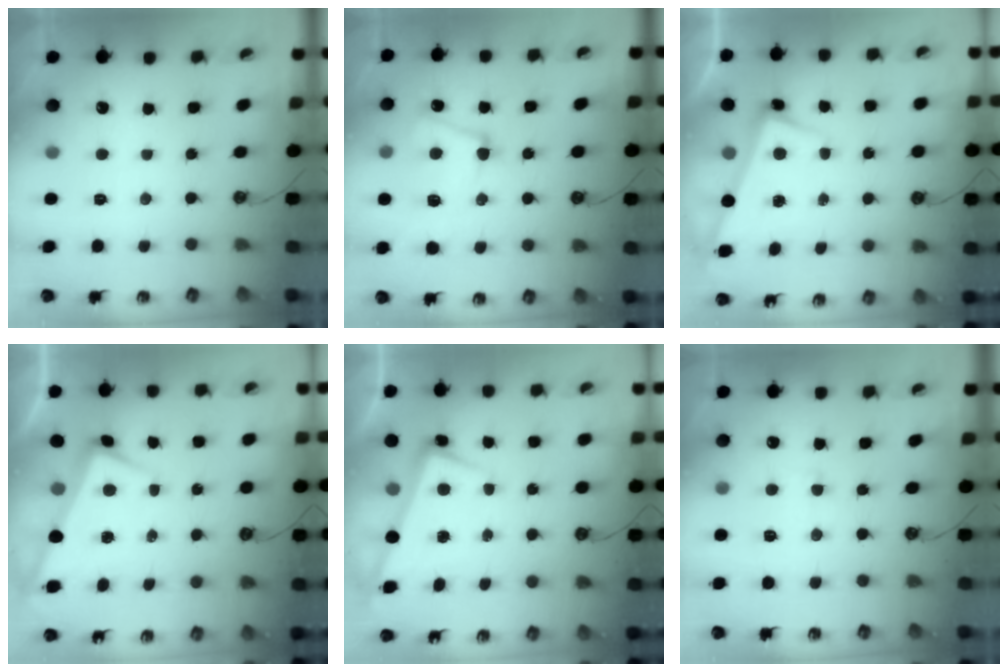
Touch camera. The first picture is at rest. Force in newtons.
{"total": 6.9, "press": 6.7, "slide": 1.5}
{"total": 2.6, "press": 2.5, "slide": 0.7}
{"total": 1.9, "press": 1.8, "slide": 0.6}
{"total": 2.2, "press": 2.1, "slide": 0.9}
{"total": 1.1, "press": 0.8, "slide": 0.8}